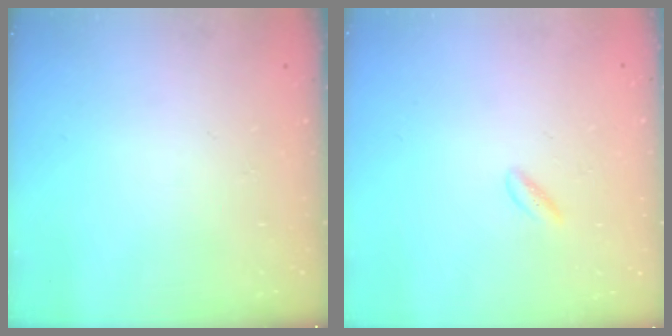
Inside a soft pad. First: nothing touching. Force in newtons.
{"total": 1.4, "press": 1.1, "slide": 0.8}